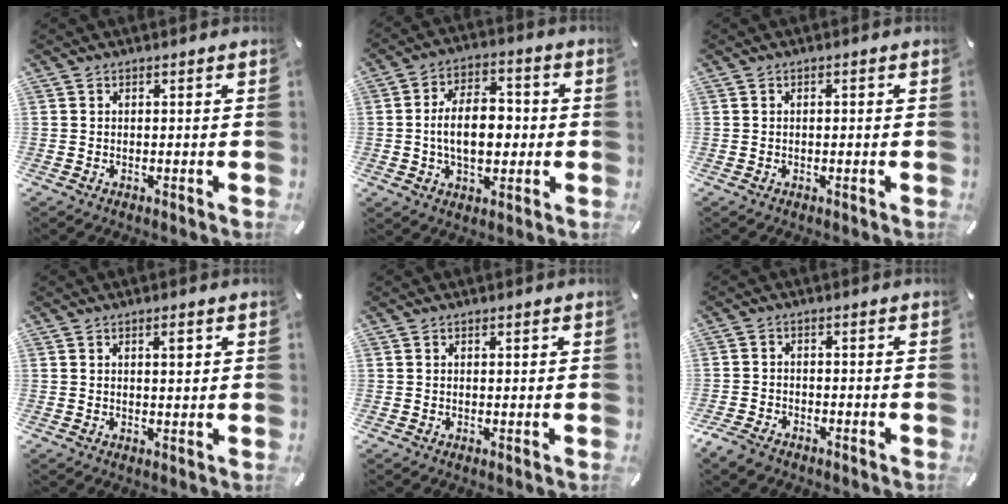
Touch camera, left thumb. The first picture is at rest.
{"total": 12.1, "force": [-0.9, 7.9, 9.1], "torque": [-0.147, 0.007, -0.018]}
{"total": 0.6, "force": [-0.3, 0.3, 0.4], "torque": [-0.009, 0.000, -0.006]}
{"total": 2.7, "force": [0.9, 1.0, 2.3], "torque": [-0.032, -0.001, 0.010]}
{"total": 0.6, "force": [0.2, 0.4, 0.4], "torque": [-0.009, 0.002, 0.002]}
{"total": 3.4, "force": [-2.7, 1.7, 0.9], "torque": [-0.033, 0.012, -0.059]}